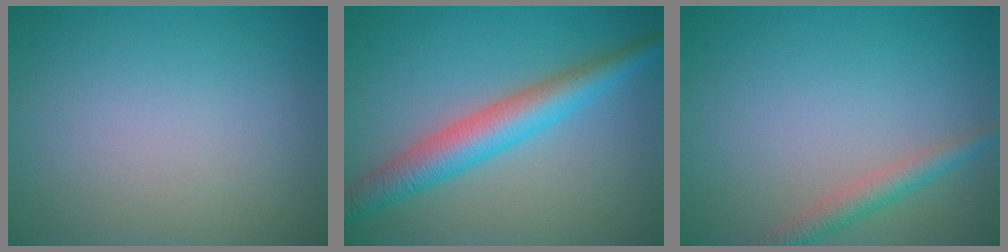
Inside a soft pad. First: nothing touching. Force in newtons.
{"total": 5.5, "press": 5.5, "slide": 0.1}
{"total": 2.4, "press": 2.4, "slide": 0.0}